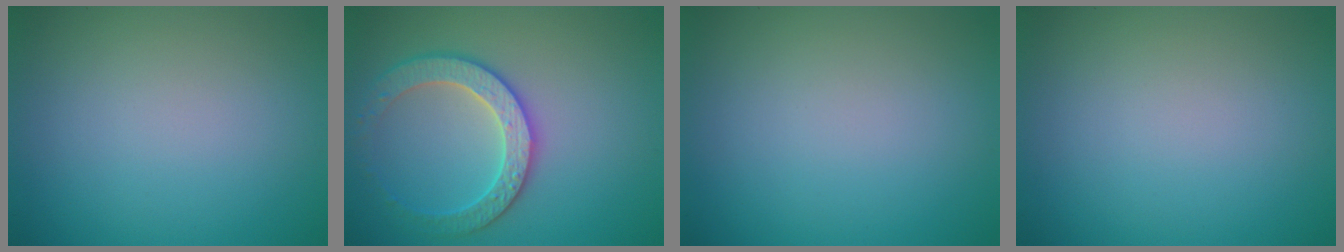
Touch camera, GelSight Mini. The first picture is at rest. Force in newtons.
{"total": 3.6, "press": 3.6, "slide": 0.4}
{"total": 0.0}
{"total": 0.0}